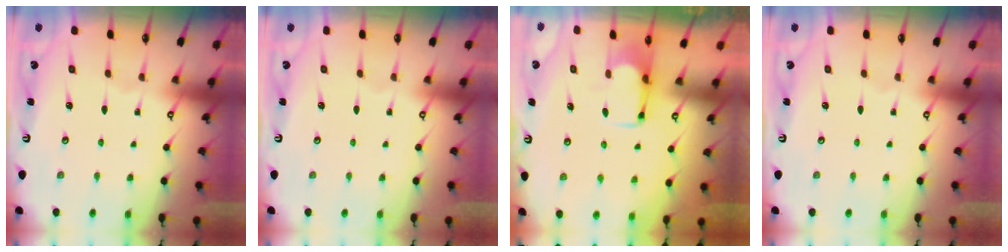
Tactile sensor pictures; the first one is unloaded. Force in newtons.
{"total": 0.0}
{"total": 2.6, "press": 2.5, "slide": 1.0}
{"total": 0.0}